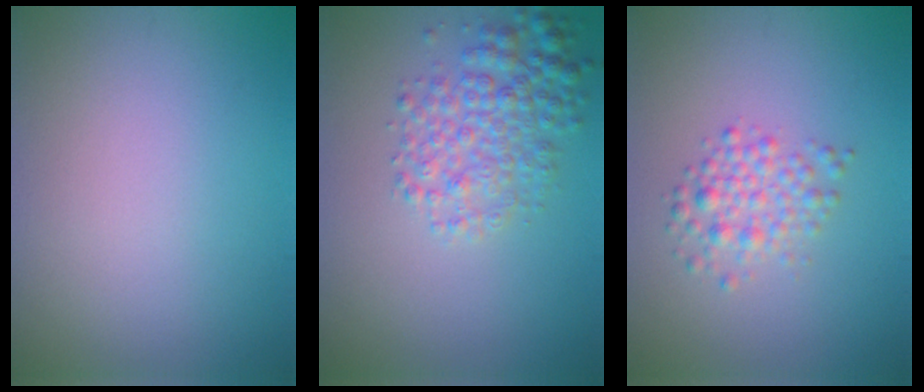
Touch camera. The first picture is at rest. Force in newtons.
{"total": 4.2, "press": 4.2, "slide": 0.1}
{"total": 2.6, "press": 2.5, "slide": 0.0}